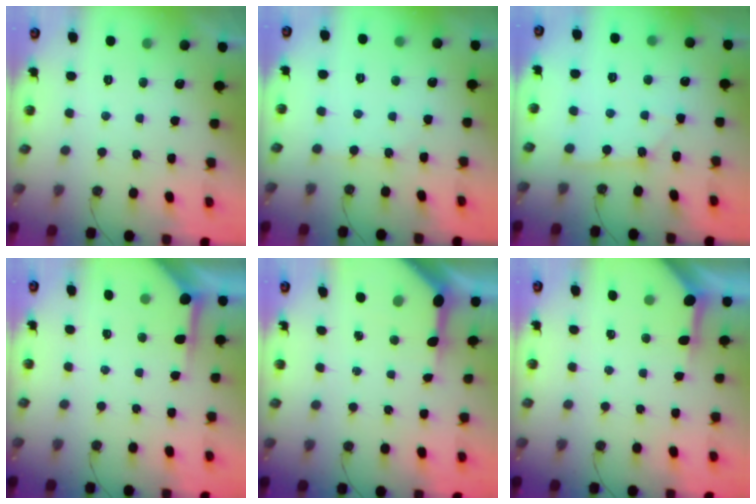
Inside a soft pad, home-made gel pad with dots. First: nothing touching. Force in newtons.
{"total": 2.9, "press": 2.9, "slide": 0.3}
{"total": 3.0, "press": 3.0, "slide": 0.2}
{"total": 4.7, "press": 4.6, "slide": 0.2}
{"total": 8.2, "press": 8.2, "slide": 0.9}
{"total": 3.9, "press": 3.9, "slide": 0.2}